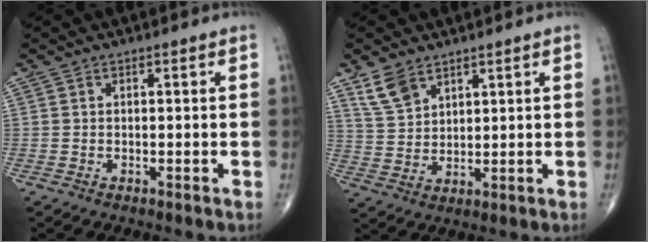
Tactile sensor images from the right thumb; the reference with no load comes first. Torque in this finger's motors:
{"motor_torque": [-0.27, -0.18, -0.01, 0.00, 0.02]}